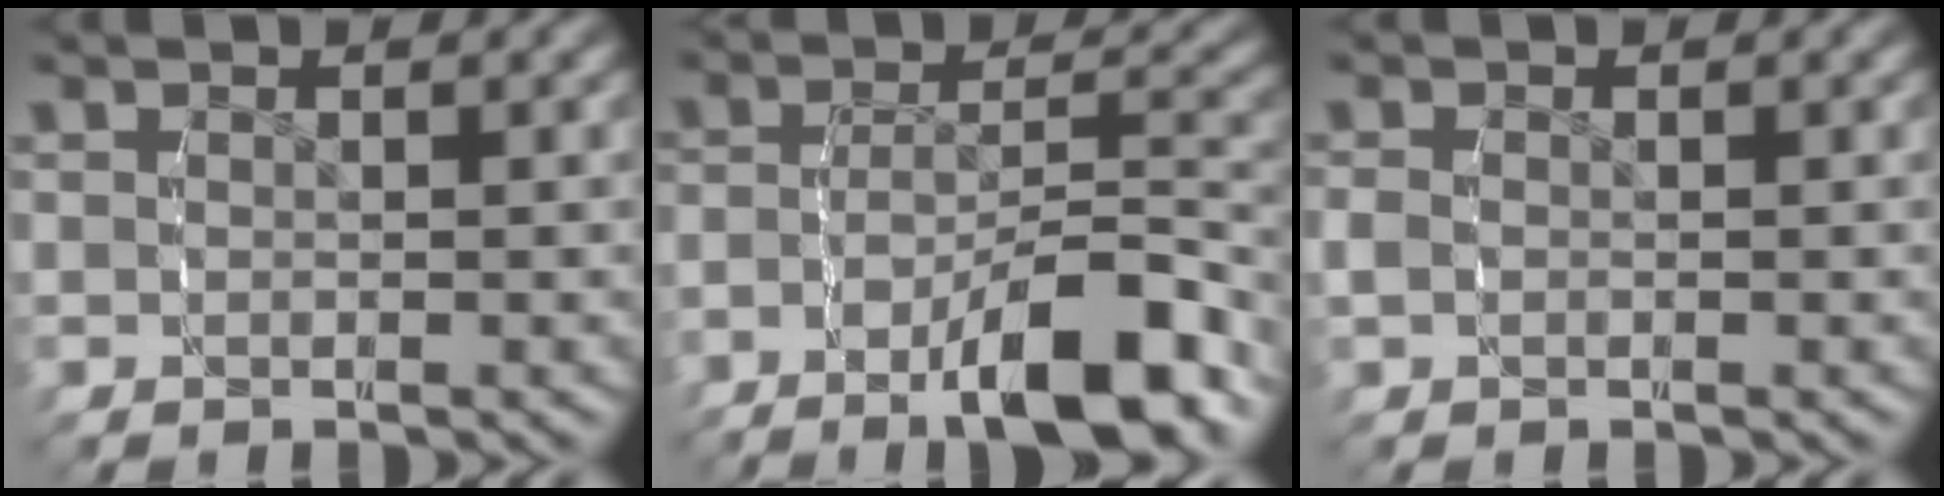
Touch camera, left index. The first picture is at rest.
{"total": 8.9, "force": [-6.0, 3.2, 5.8], "torque": [-0.084, -0.008, -0.090]}
{"total": 1.1, "force": [-0.3, 0.9, 0.5], "torque": [-0.021, -0.004, -0.004]}